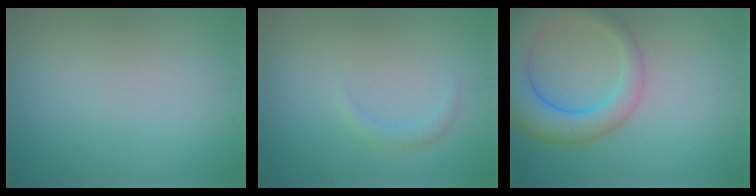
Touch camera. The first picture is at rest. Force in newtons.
{"total": 1.1, "press": 1.1, "slide": 0.1}
{"total": 7.3, "press": 7.2, "slide": 0.6}